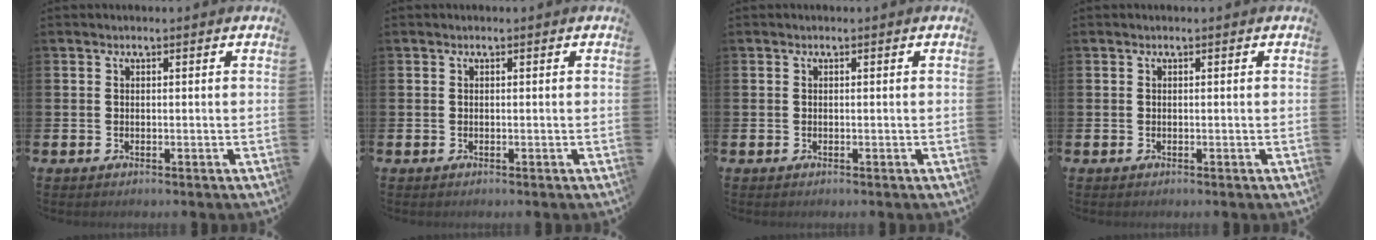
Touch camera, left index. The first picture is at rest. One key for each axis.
{"total": 0.0}
{"total": 0.0}
{"total": 0.0}